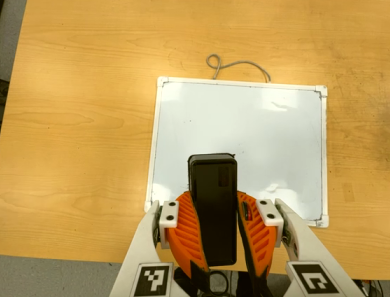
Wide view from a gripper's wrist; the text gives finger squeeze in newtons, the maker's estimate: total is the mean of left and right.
{"total": 11.5, "left": 8.2, "right": 14.7}